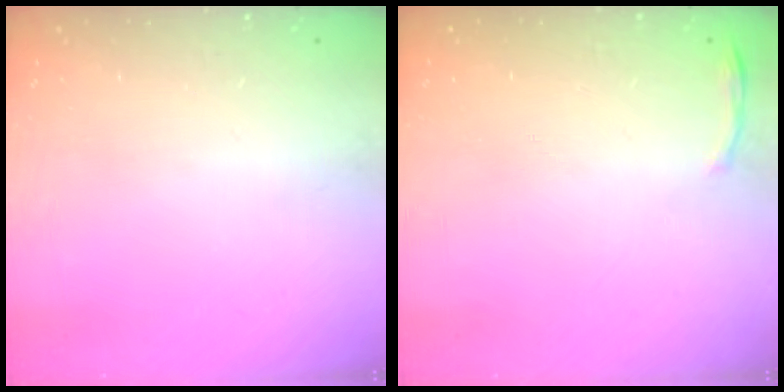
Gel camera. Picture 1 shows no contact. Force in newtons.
{"total": 4.1, "press": 3.9, "slide": 1.1}